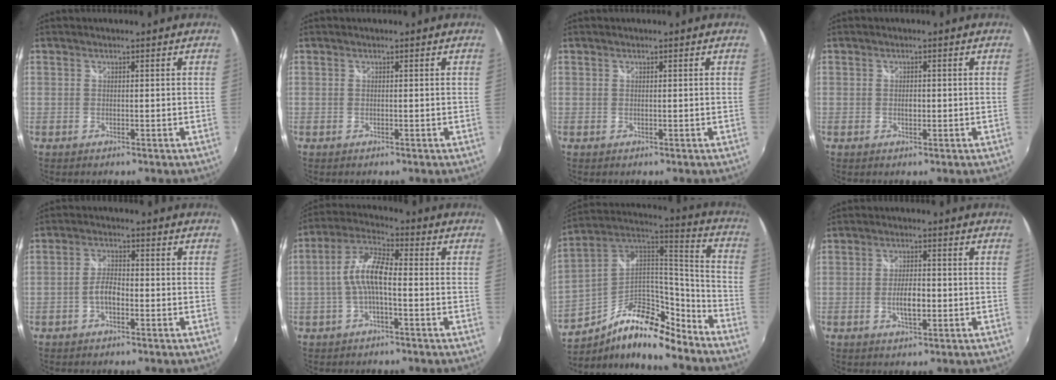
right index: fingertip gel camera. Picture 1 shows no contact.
{"total": 0.0}
{"total": 0.0}
{"total": 1.1, "force": [-0.2, 0.8, 0.7], "torque": [-0.013, 0.000, -0.002]}
{"total": 3.5, "force": [-1.5, 1.6, 2.7], "torque": [-0.057, 0.008, -0.030]}
{"total": 8.0, "force": [-1.5, 2.3, 7.5], "torque": [-0.165, 0.017, -0.030]}
{"total": 19.8, "force": [-12.1, 8.6, 13.1], "torque": [-0.242, 0.015, -0.209]}
{"total": 4.4, "force": [-1.1, 1.7, 3.9], "torque": [-0.077, -0.001, -0.018]}